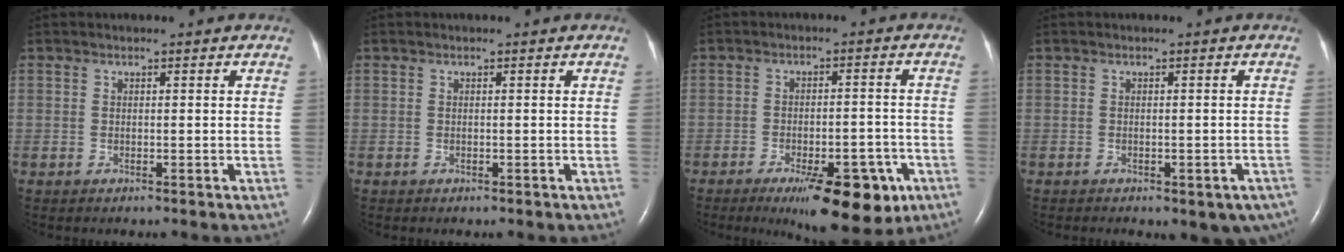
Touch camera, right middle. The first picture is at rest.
{"total": 0.0}
{"total": 12.2, "force": [-7.2, 4.1, 9.0], "torque": [-0.118, -0.002, -0.099]}
{"total": 6.4, "force": [-4.6, 2.8, 3.5], "torque": [-0.025, 0.008, -0.055]}